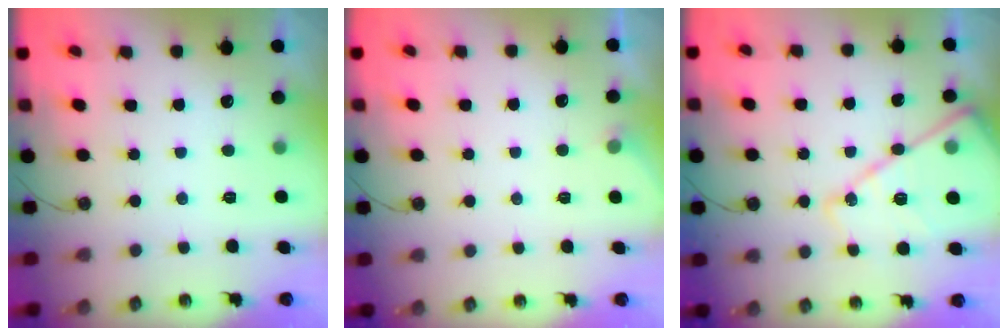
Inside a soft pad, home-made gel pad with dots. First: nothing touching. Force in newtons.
{"total": 2.6, "press": 2.5, "slide": 0.5}
{"total": 17.5, "press": 17.5, "slide": 1.5}